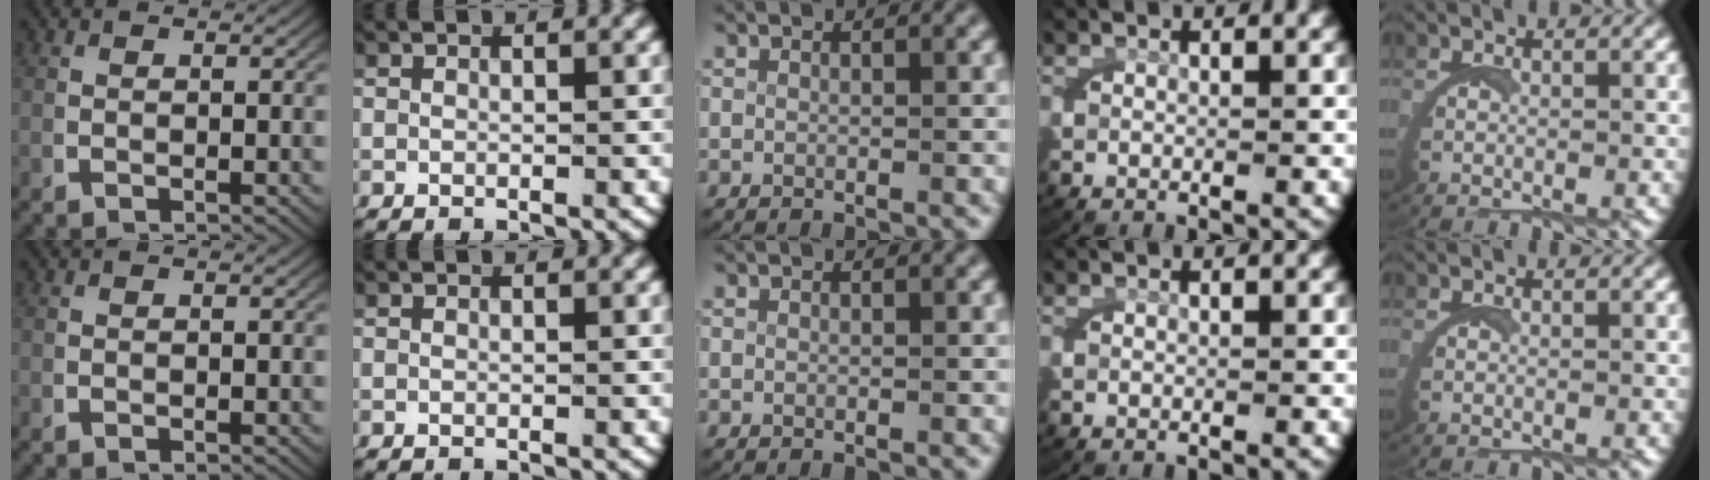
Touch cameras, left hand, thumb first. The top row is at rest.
{}